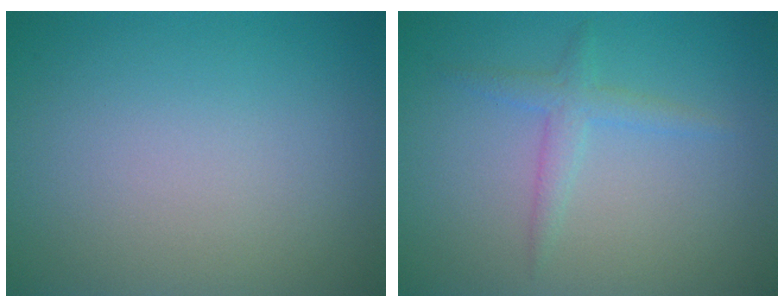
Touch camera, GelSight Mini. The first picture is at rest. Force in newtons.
{"total": 1.9, "press": 1.9, "slide": 0.1}